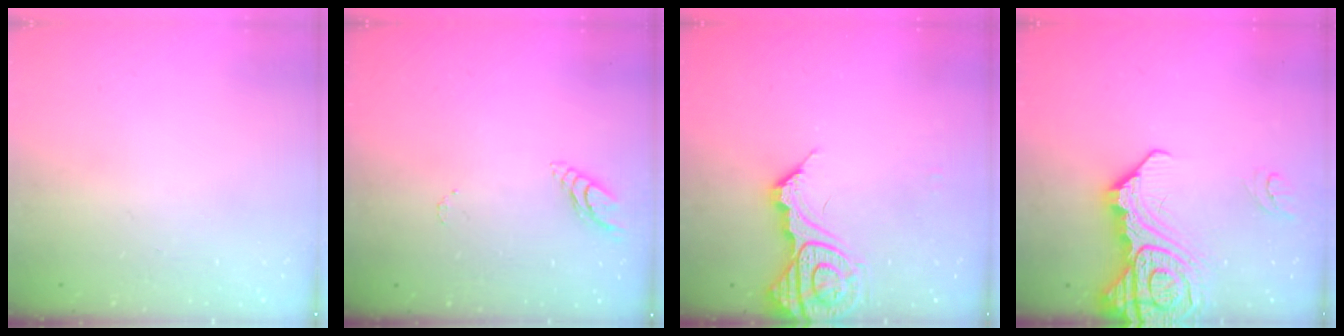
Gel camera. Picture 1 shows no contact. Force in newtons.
{"total": 6.0, "press": 6.0, "slide": 0.6}
{"total": 12.2, "press": 12.1, "slide": 1.3}
{"total": 19.9, "press": 19.7, "slide": 2.5}